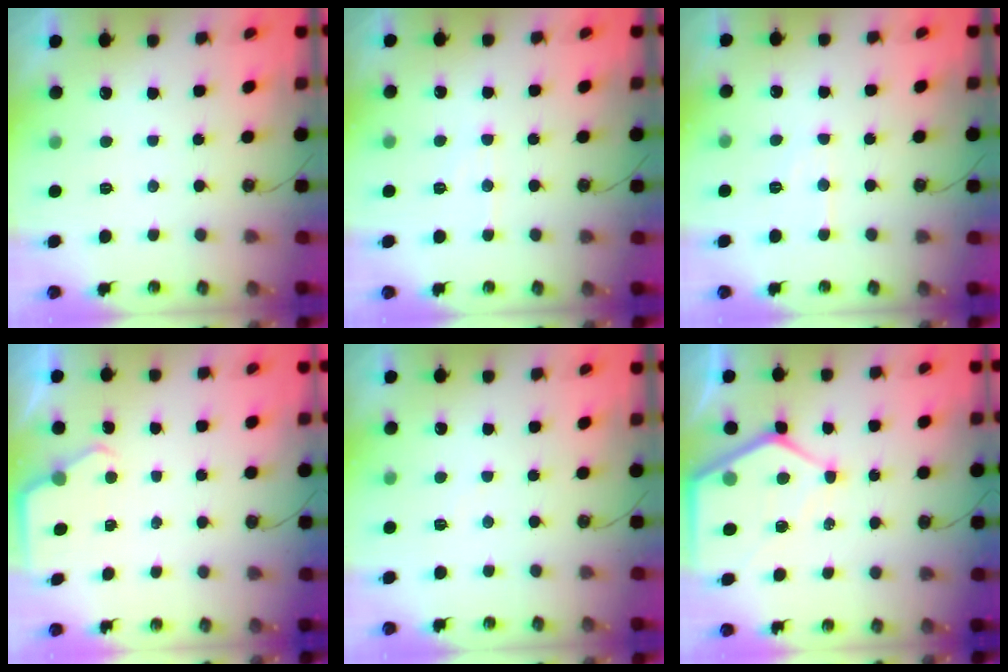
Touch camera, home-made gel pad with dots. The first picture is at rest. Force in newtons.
{"total": 6.4, "press": 6.4, "slide": 0.6}
{"total": 6.7, "press": 6.7, "slide": 0.4}
{"total": 2.9, "press": 2.8, "slide": 0.4}
{"total": 2.9, "press": 2.9, "slide": 0.4}
{"total": 9.9, "press": 9.9, "slide": 1.0}